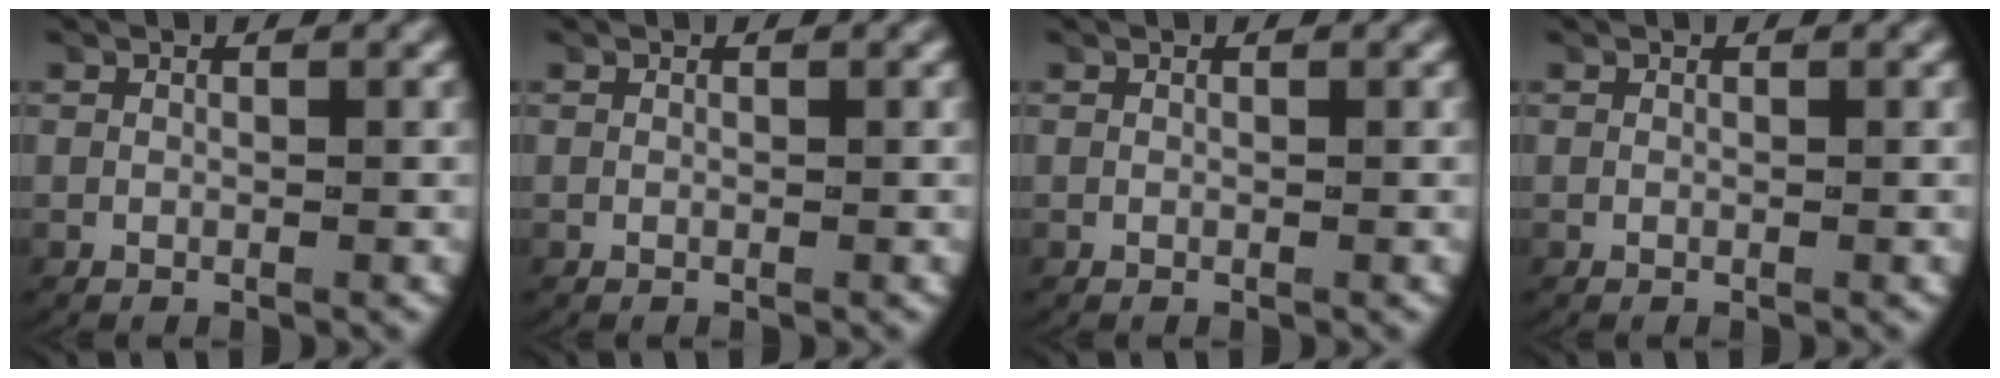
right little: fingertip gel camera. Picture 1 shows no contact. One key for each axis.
{"total": 0.0}
{"total": 0.0}
{"total": 0.0}